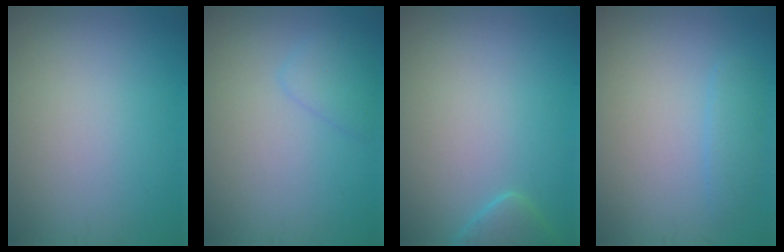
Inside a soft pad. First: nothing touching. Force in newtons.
{"total": 1.8, "press": 1.8, "slide": 0.1}
{"total": 1.9, "press": 1.9, "slide": 0.2}
{"total": 1.4, "press": 1.4, "slide": 0.1}